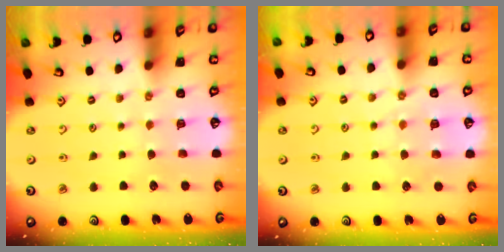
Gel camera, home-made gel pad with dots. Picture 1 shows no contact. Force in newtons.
{"total": 6.5, "press": 6.4, "slide": 0.6}